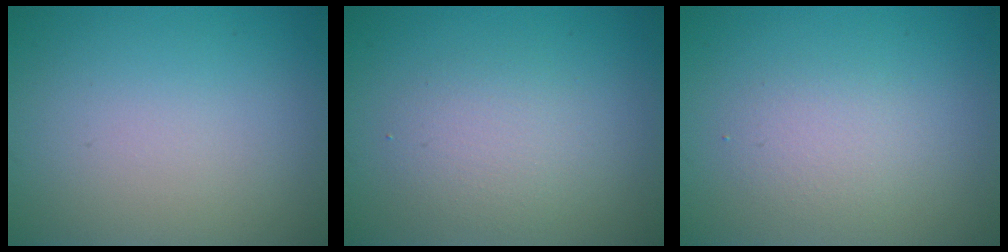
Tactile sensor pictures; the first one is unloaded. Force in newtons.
{"total": 2.4, "press": 2.4, "slide": 0.2}
{"total": 2.1, "press": 2.1, "slide": 0.0}